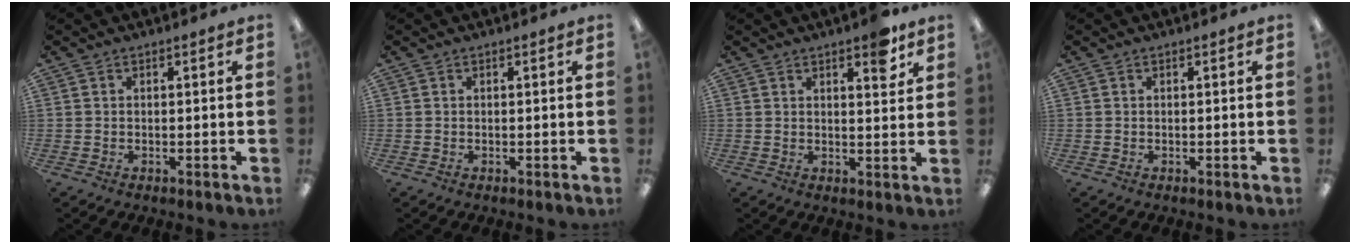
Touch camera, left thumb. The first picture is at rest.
{"total": 0.0}
{"total": 5.8, "force": [4.0, 2.0, 3.8], "torque": [-0.036, -0.022, 0.061]}
{"total": 0.0}